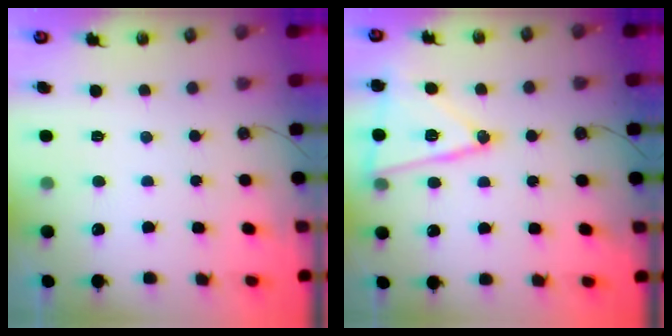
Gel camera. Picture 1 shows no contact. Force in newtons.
{"total": 15.5, "press": 15.3, "slide": 2.7}